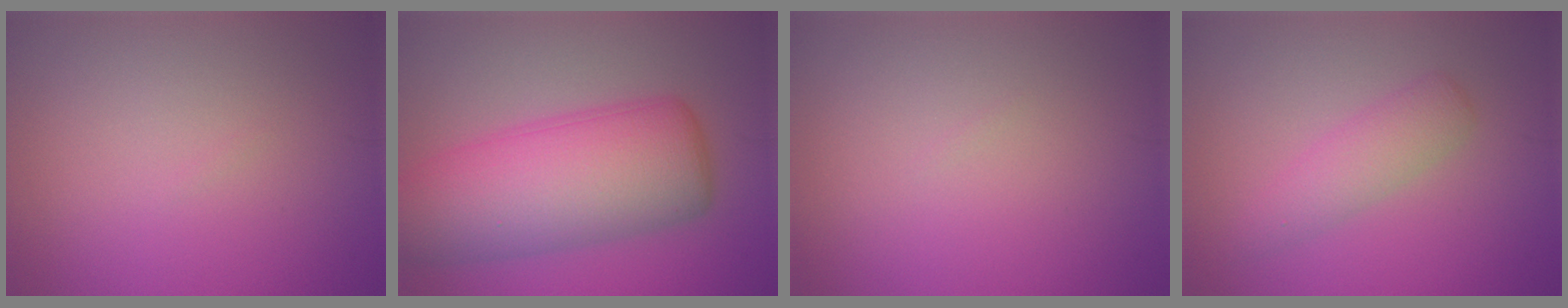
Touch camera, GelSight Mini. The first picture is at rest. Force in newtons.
{"total": 10.3, "press": 10.3, "slide": 0.4}
{"total": 0.0}
{"total": 2.6, "press": 2.6, "slide": 0.1}